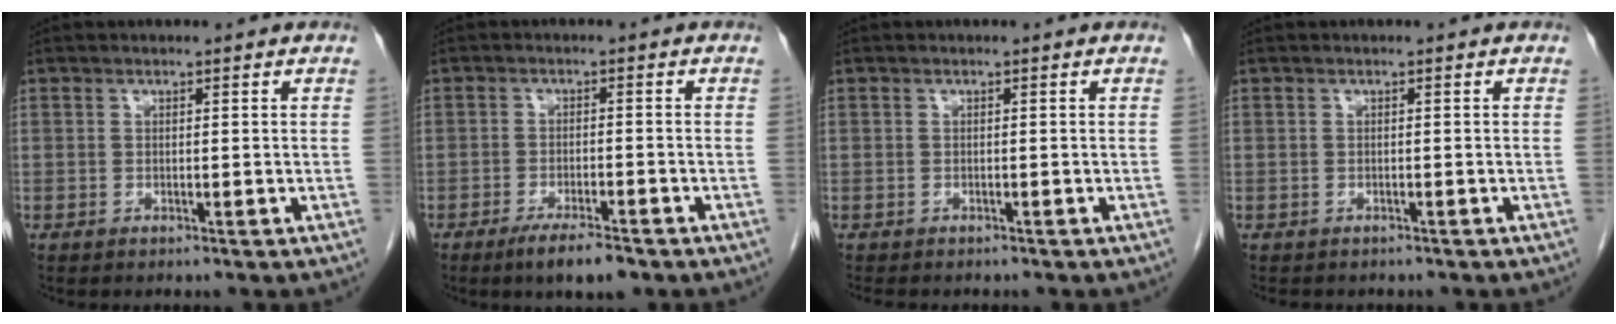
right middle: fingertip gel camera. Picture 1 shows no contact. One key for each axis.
{"total": 5.6, "fx": -3.9, "fy": 1.0, "fz": 3.9, "tx": -0.068, "ty": -0.009, "tz": -0.062}
{"total": 3.1, "fx": -2.6, "fy": 1.1, "fz": 1.3, "tx": -0.022, "ty": -0.008, "tz": -0.032}
{"total": 3.1, "fx": -2.6, "fy": 1.3, "fz": 1.0, "tx": -0.019, "ty": -0.005, "tz": -0.031}